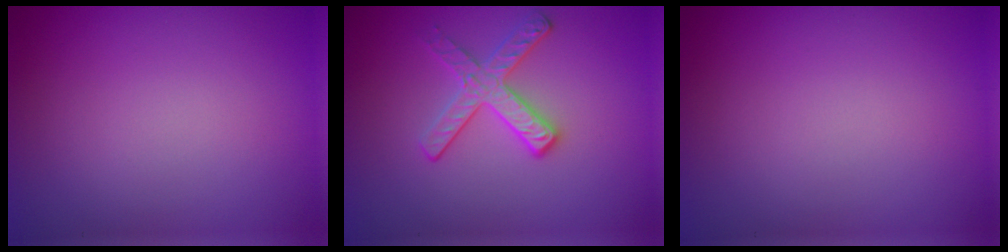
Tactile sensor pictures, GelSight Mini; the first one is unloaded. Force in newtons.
{"total": 2.8, "press": 2.7, "slide": 0.7}
{"total": 0.0}